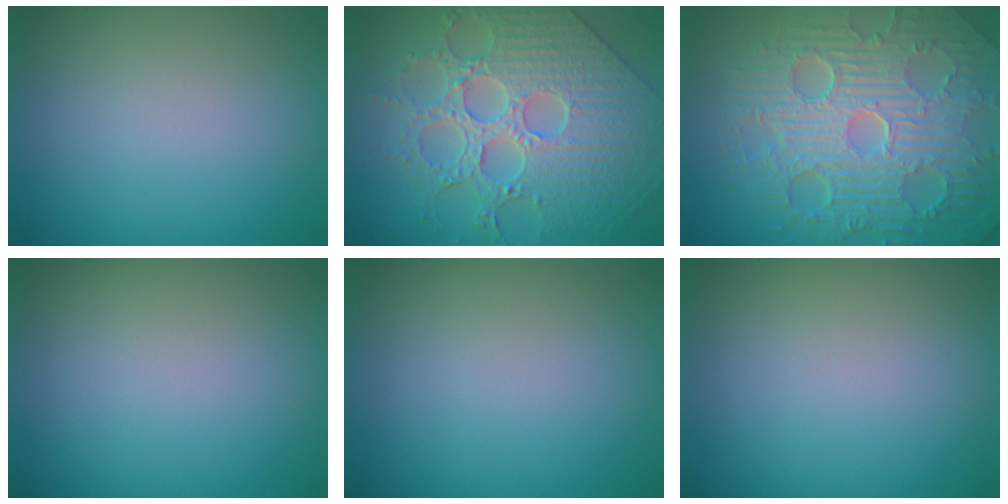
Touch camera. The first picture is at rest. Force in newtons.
{"total": 7.1, "press": 6.3, "slide": 3.3}
{"total": 11.4, "press": 7.3, "slide": 8.7}
{"total": 0.0}
{"total": 0.0}
{"total": 0.0}